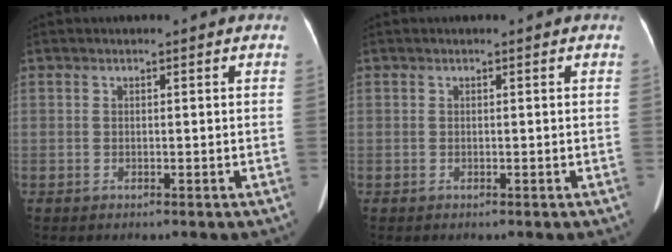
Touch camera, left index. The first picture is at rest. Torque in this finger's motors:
{"motor_torque": [0.06, -0.02, 0.01, 0.01]}